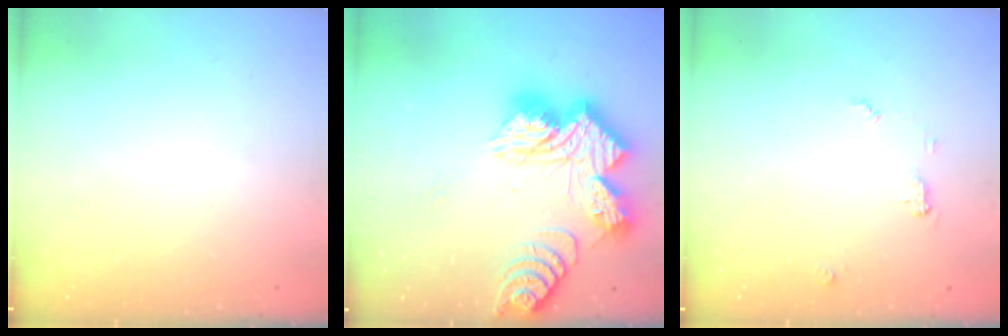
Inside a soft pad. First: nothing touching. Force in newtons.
{"total": 22.5, "press": 22.3, "slide": 2.2}
{"total": 4.9, "press": 4.9, "slide": 0.5}